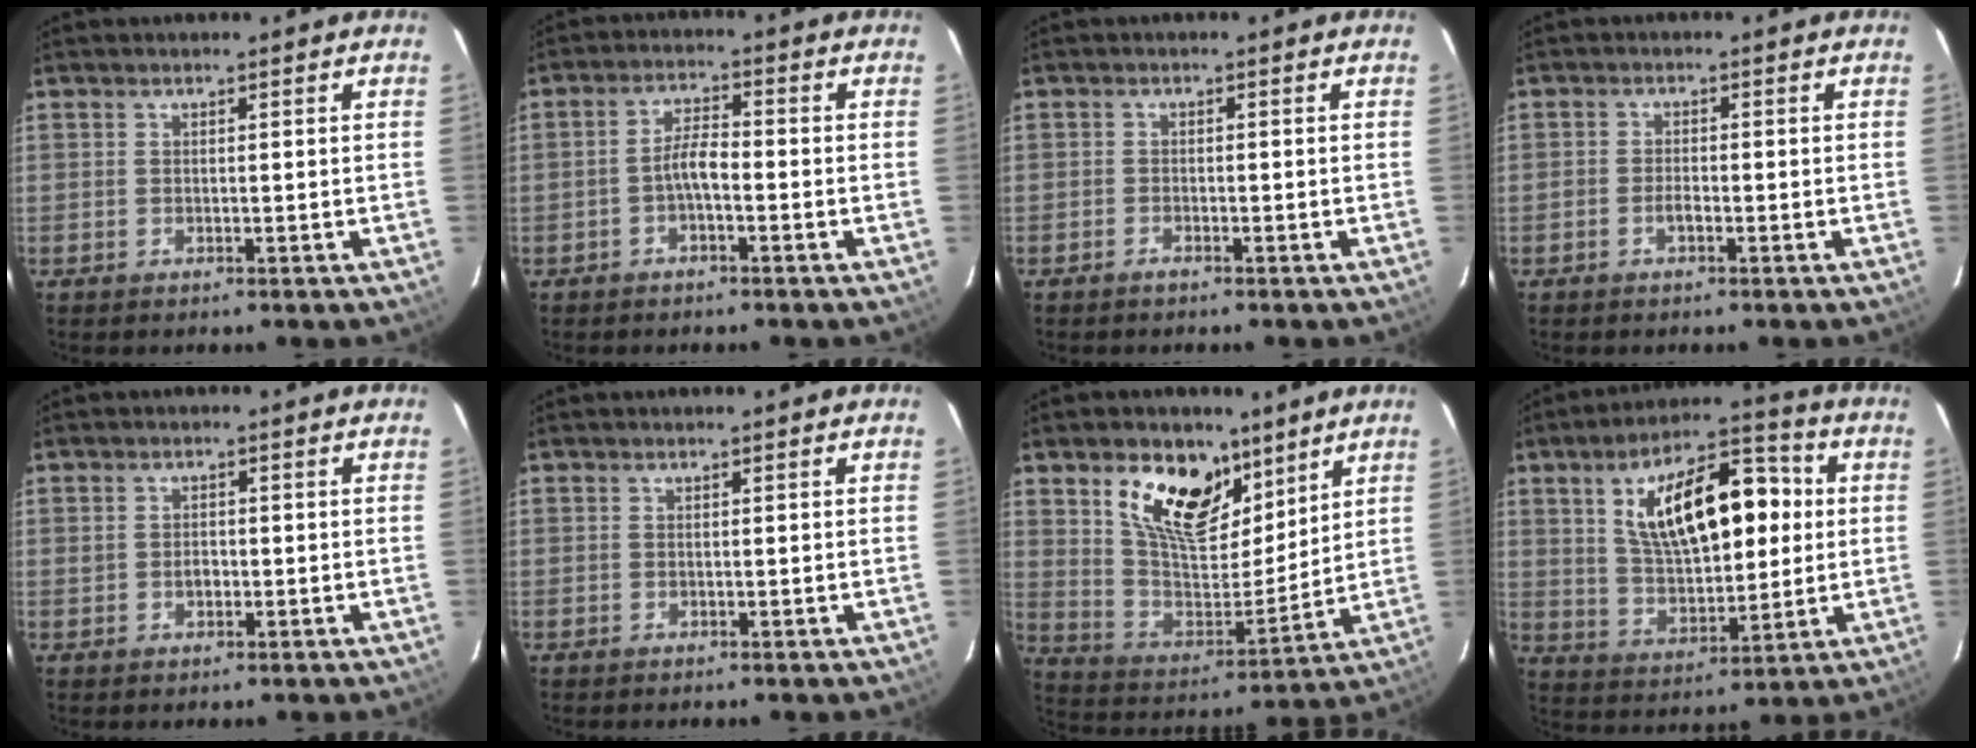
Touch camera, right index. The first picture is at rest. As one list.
[{"total": 3.6, "force": [-1.6, 1.0, 3.1], "torque": [-0.063, 0.011, -0.031]}, {"total": 1.0, "force": [-0.9, 0.3, 0.2], "torque": [-0.008, 0.001, -0.020]}, {"total": 1.6, "force": [-0.9, 0.7, 1.1], "torque": [-0.026, 0.004, -0.018]}, {"total": 1.9, "force": [-0.3, 1.4, 1.3], "torque": [-0.023, 0.003, -0.006]}, {"total": 0.0}, {"total": 16.8, "force": [9.7, 8.9, 10.6], "torque": [-0.188, 0.002, 0.179]}, {"total": 18.7, "force": [4.4, 8.7, 16.0], "torque": [-0.270, 0.027, 0.083]}]